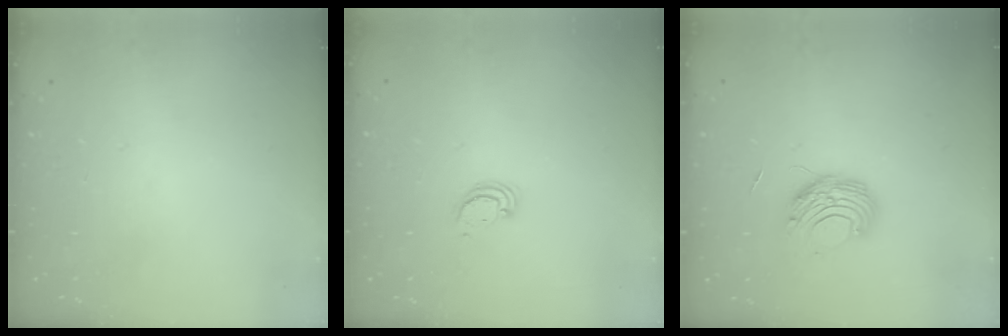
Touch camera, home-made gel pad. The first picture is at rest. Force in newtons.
{"total": 2.6, "press": 2.6, "slide": 0.2}
{"total": 9.7, "press": 9.7, "slide": 0.9}